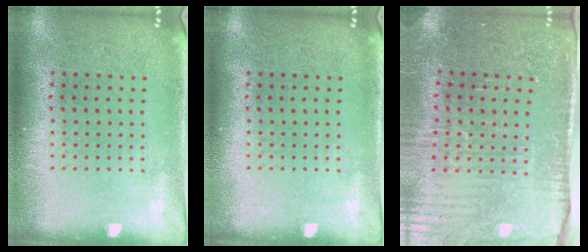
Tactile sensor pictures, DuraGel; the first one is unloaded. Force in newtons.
{"total": 0.0}
{"total": 3.5, "press": 3.4, "slide": 0.8}